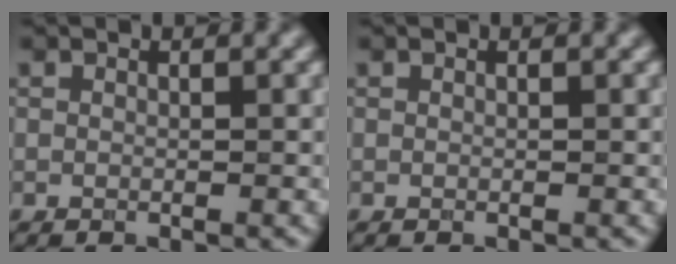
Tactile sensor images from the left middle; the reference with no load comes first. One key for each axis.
{"total": 0.0}